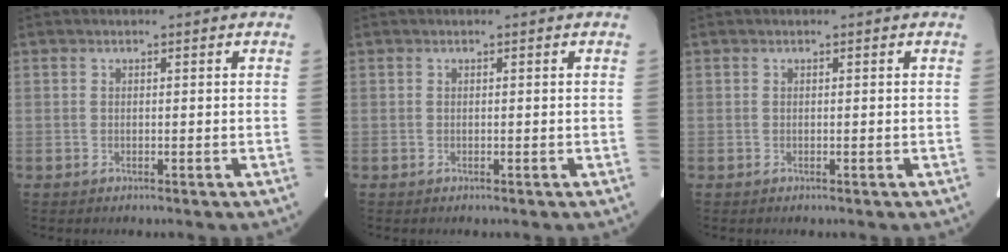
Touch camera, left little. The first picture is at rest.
{"total": 0.0}
{"total": 0.0}